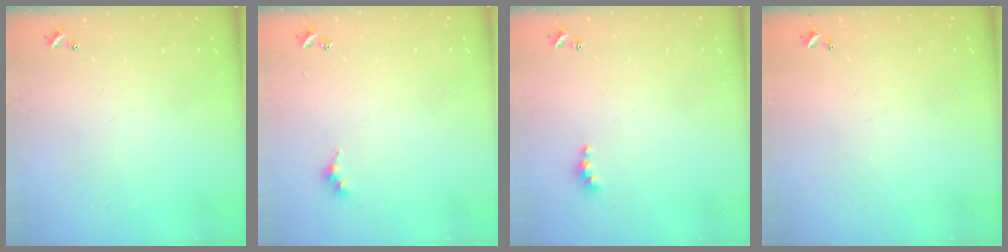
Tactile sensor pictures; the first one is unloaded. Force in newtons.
{"total": 4.6, "press": 4.5, "slide": 0.7}
{"total": 2.8, "press": 2.8, "slide": 0.5}
{"total": 2.7, "press": 2.7, "slide": 0.1}